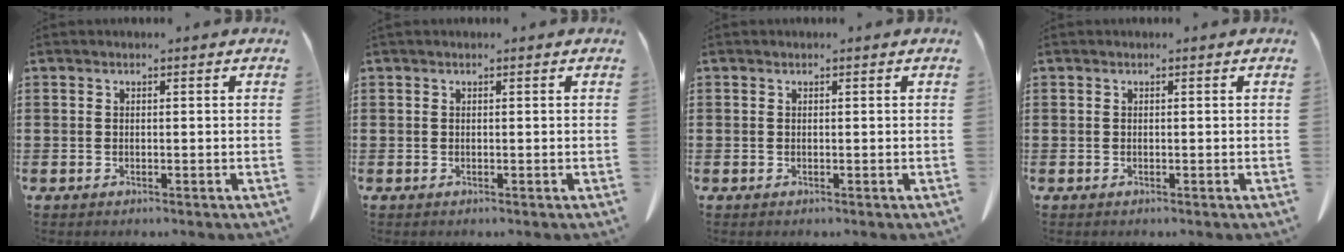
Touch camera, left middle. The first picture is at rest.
{"total": 0.0}
{"total": 0.0}
{"total": 0.0}